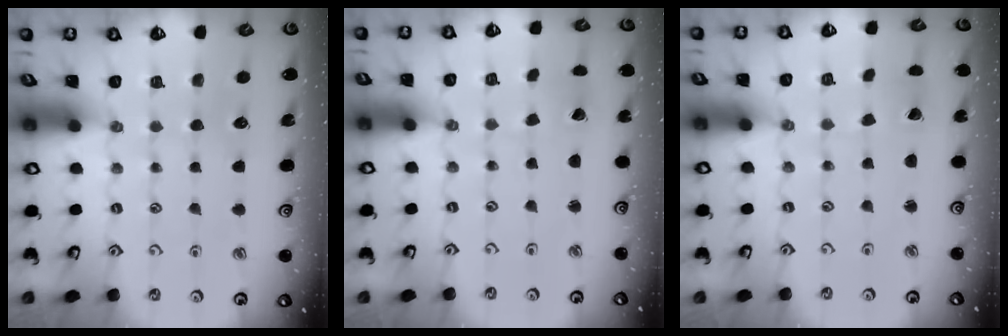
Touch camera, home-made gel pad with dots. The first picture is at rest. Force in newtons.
{"total": 1.2, "press": 1.2, "slide": 0.1}
{"total": 1.7, "press": 1.7, "slide": 0.1}